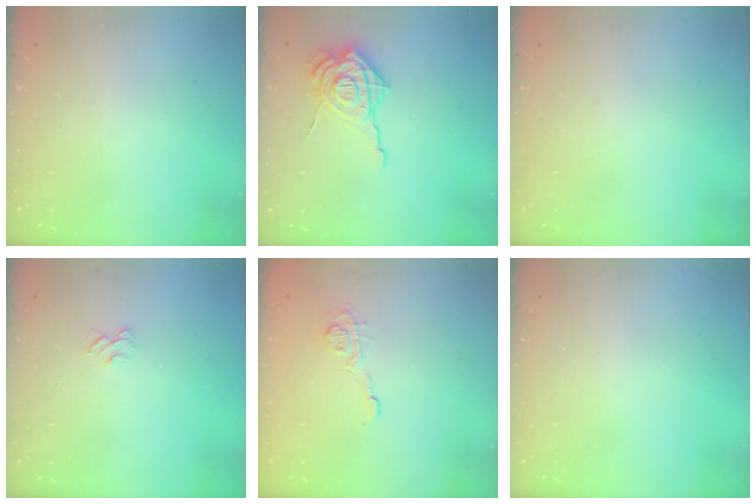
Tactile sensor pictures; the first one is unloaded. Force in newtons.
{"total": 16.2, "press": 16.1, "slide": 1.7}
{"total": 0.0}
{"total": 3.8, "press": 3.8, "slide": 0.3}
{"total": 8.1, "press": 8.1, "slide": 0.7}
{"total": 0.0}